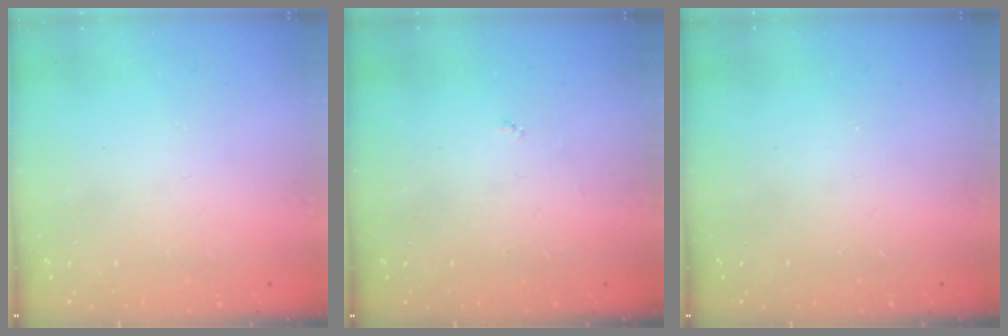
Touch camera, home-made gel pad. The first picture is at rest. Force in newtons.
{"total": 2.7, "press": 2.7, "slide": 0.4}
{"total": 0.0}